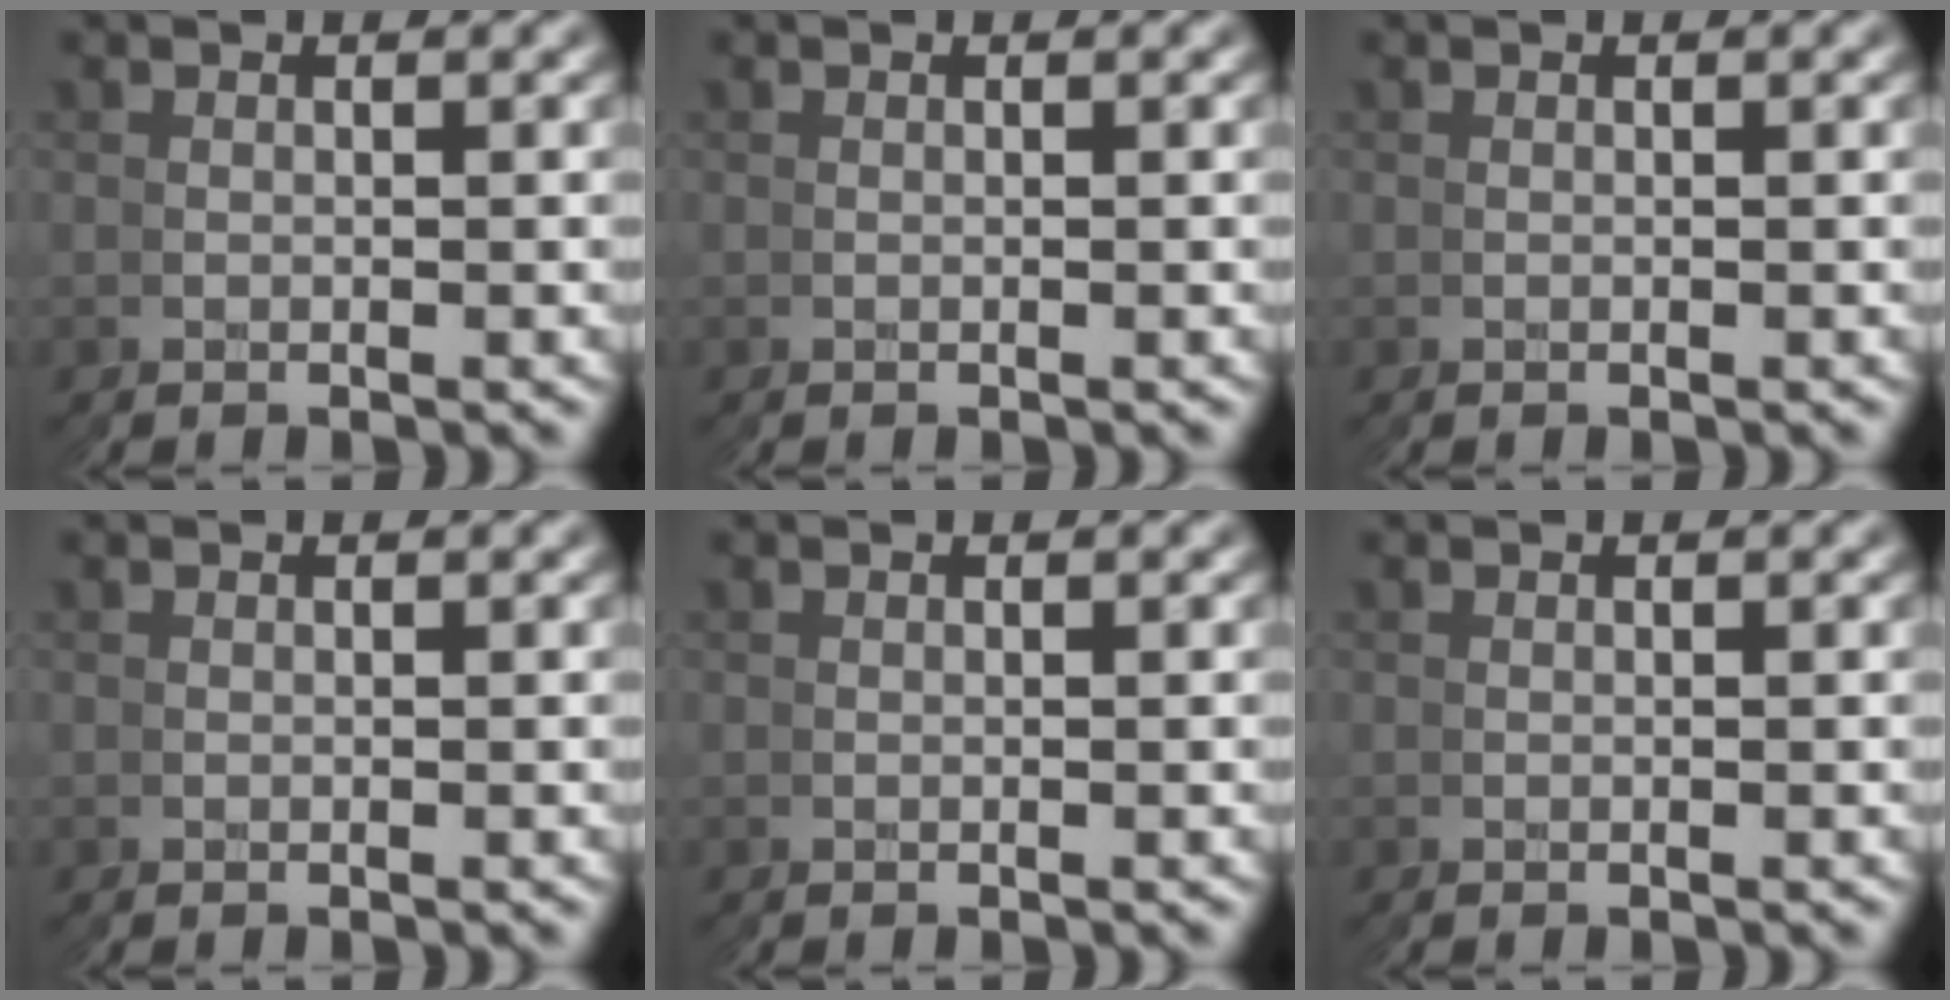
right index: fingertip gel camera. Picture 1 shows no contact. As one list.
[{"total": 0.0}, {"total": 0.0}, {"total": 0.0}, {"total": 0.0}, {"total": 0.0}]